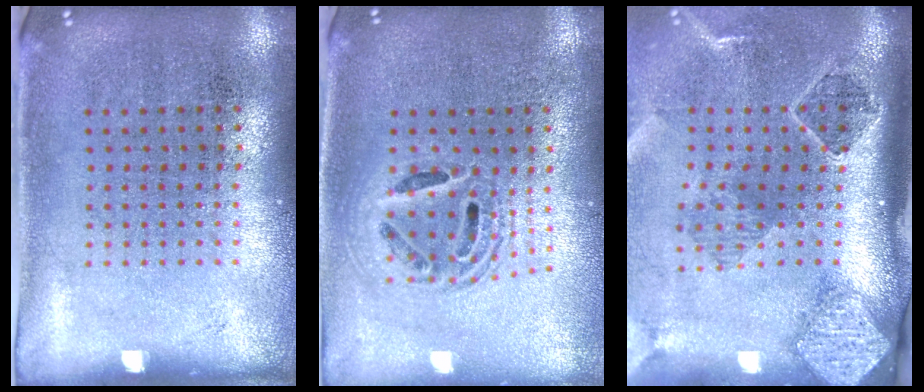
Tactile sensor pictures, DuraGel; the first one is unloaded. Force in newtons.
{"total": 1.7, "press": 1.4, "slide": 1.0}
{"total": 2.8, "press": 1.9, "slide": 2.0}